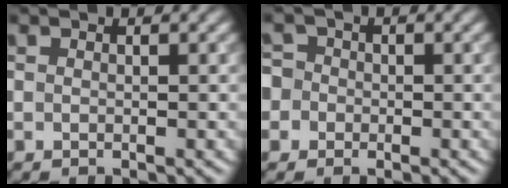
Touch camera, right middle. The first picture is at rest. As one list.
[{"total": 3.8, "force": [-1.0, 3.6, 0.9], "torque": [0.003, 0.019, -0.049]}]